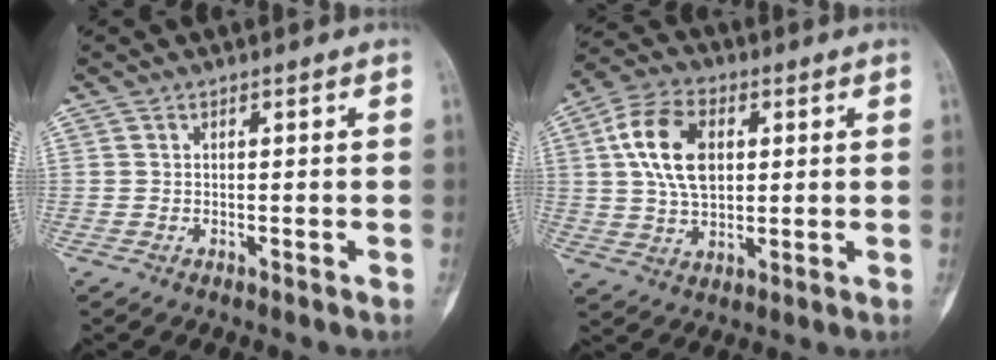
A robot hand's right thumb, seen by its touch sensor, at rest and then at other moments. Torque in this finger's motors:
{"motor_torque": [1.77, 1.61, 1.36, 0.11, 0.13]}